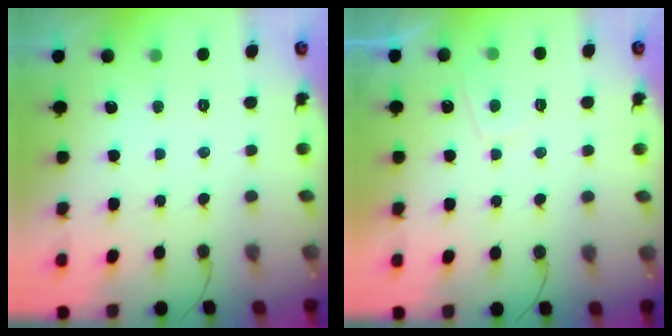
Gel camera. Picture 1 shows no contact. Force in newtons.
{"total": 1.8, "press": 1.7, "slide": 0.6}